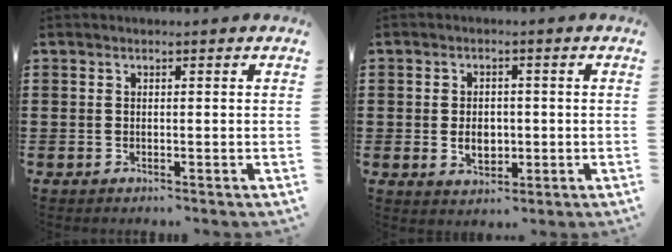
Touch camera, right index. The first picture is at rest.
{"total": 3.8, "force": [-0.4, 2.8, 2.6], "torque": [-0.047, 0.005, -0.012]}